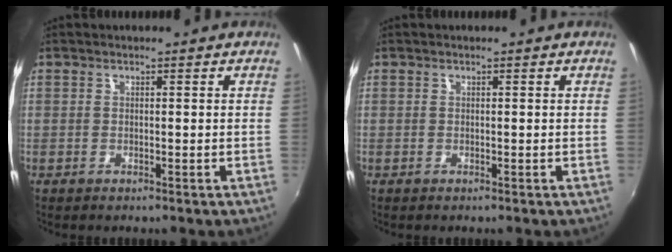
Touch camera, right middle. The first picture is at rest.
{"total": 0.0}